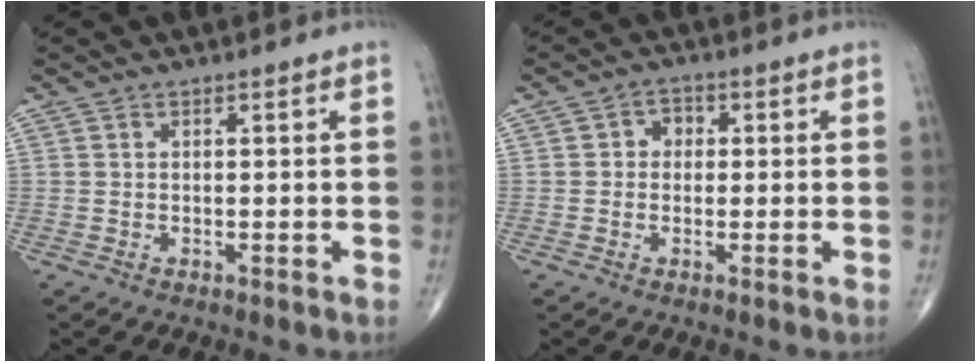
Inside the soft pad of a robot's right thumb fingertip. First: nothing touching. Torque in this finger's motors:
{"motor_torque": [-0.02, -0.01, 0.11, 0.08, 0.06]}